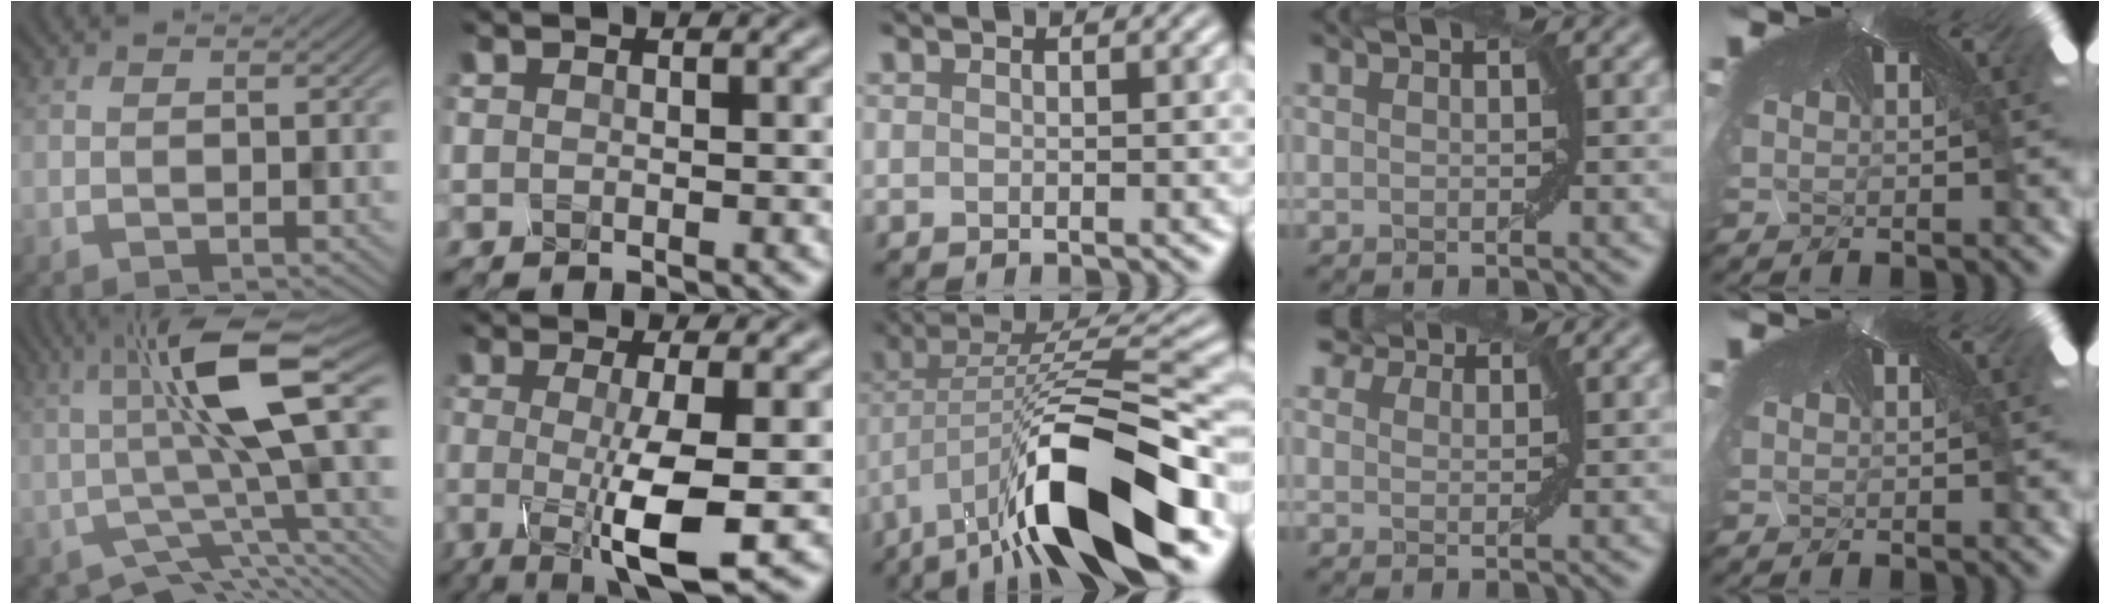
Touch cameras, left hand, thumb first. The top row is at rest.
{"thumb": {"total": 13.1, "force": [-0.4, 4.1, 12.4], "torque": [-0.209, 0.002, -0.012]}, "index": {"total": 7.2, "force": [-2.0, 1.3, 6.8], "torque": [-0.102, -0.009, -0.037]}, "middle": {"total": 14.1, "force": [-6.2, 4.9, 11.7], "torque": [-0.193, 0.003, -0.106]}, "ring": {"total": 5.0, "force": [4.0, 2.3, 1.9], "torque": [-0.049, 0.008, 0.062]}}